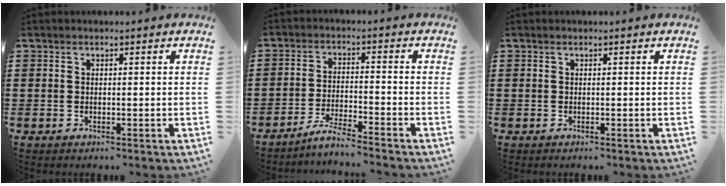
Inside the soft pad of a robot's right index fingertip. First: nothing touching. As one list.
[{"total": 4.1, "force": [-3.9, -0.7, 1.1], "torque": [-0.026, -0.006, -0.078]}, {"total": 0.0}]